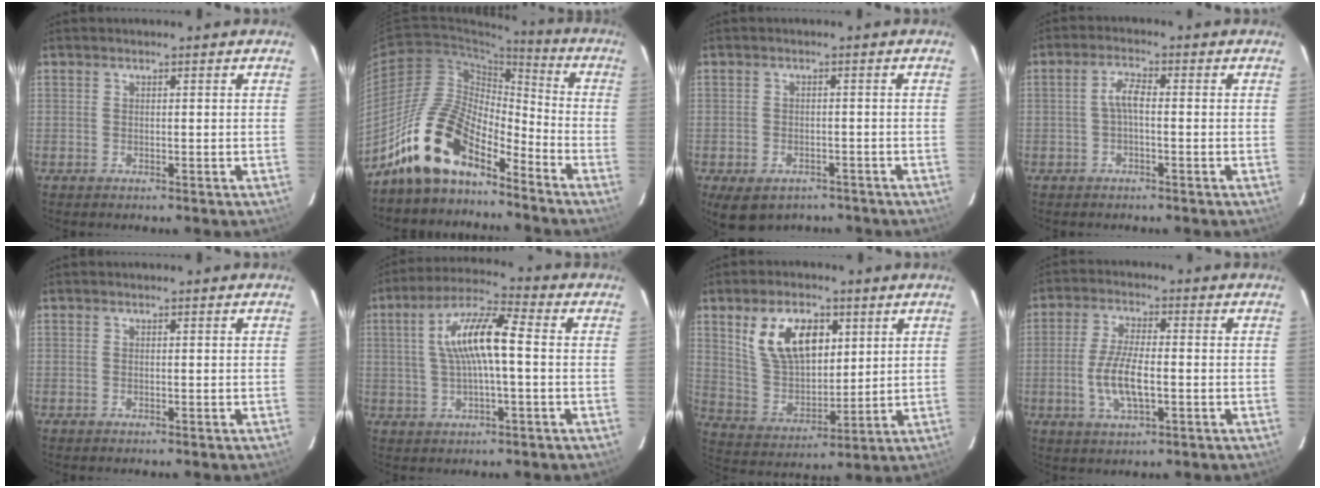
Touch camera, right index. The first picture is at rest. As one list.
[{"total": 14.7, "force": [-11.6, 5.2, 7.2], "torque": [-0.136, 0.013, -0.227]}, {"total": 7.9, "force": [-5.3, 4.6, 3.6], "torque": [-0.072, -0.010, -0.067]}, {"total": 3.0, "force": [-0.6, 0.8, 2.8], "torque": [-0.059, 0.010, -0.012]}, {"total": 0.0}, {"total": 11.1, "force": [0.9, 2.5, 10.8], "torque": [-0.199, 0.020, 0.015]}, {"total": 13.7, "force": [5.7, 7.7, 9.8], "torque": [-0.181, 0.015, 0.119]}, {"total": 8.5, "force": [-1.8, 3.0, 7.8], "torque": [-0.158, -0.005, -0.034]}]